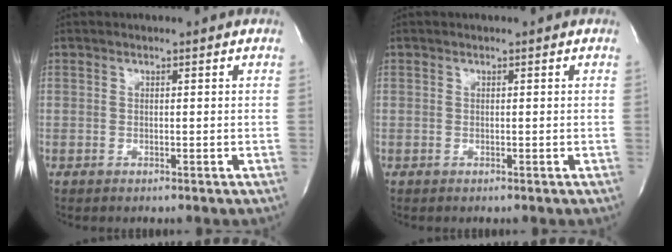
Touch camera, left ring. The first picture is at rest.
{"total": 0.0}